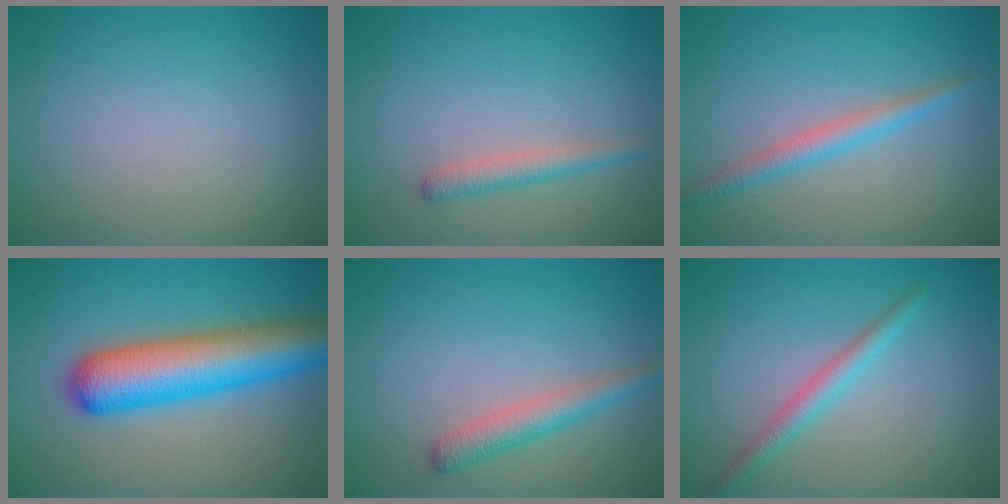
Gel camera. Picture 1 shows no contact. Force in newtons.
{"total": 1.7, "press": 1.7, "slide": 0.1}
{"total": 2.3, "press": 2.3, "slide": 0.1}
{"total": 8.7, "press": 8.7, "slide": 0.3}
{"total": 2.6, "press": 2.6, "slide": 0.0}
{"total": 2.2, "press": 2.2, "slide": 0.1}